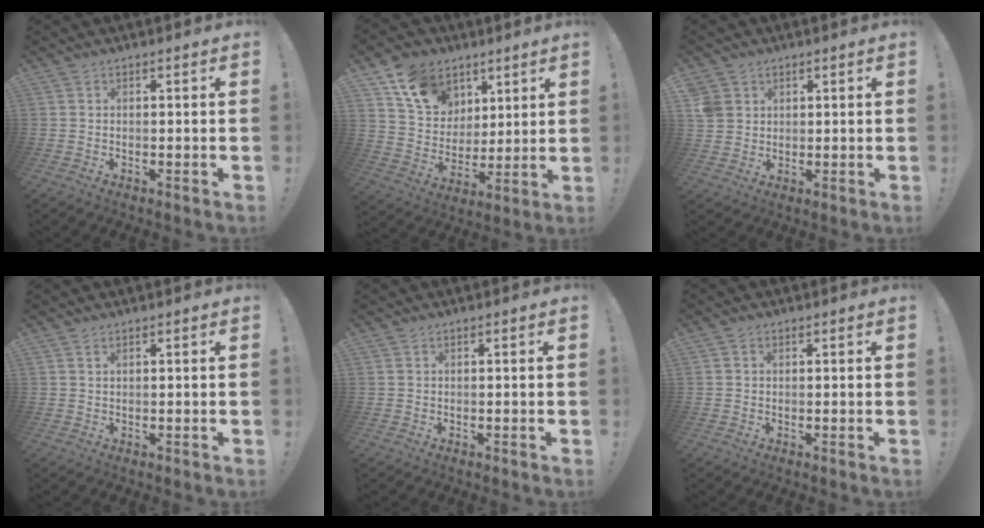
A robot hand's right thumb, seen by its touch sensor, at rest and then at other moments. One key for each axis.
{"total": 13.7, "fx": 7.7, "fy": 10.4, "fz": 4.4, "tx": -0.076, "ty": -0.041, "tz": 0.154}
{"total": 4.3, "fx": 2.0, "fy": 3.7, "fz": 1.0, "tx": -0.014, "ty": -0.007, "tz": 0.042}
{"total": 0.8, "fx": 0.5, "fy": 0.1, "fz": 0.6, "tx": -0.015, "ty": 0.002, "tz": 0.011}
{"total": 0.0}
{"total": 0.8, "fx": 0.2, "fy": 0.8, "fz": 0.2, "tx": 0.002, "ty": 0.001, "tz": 0.003}